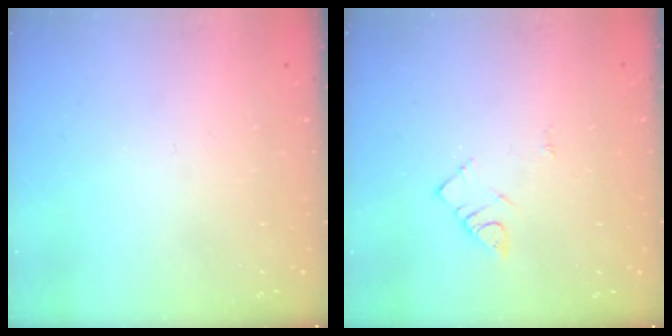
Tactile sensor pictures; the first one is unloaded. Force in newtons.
{"total": 4.3, "press": 4.2, "slide": 0.7}